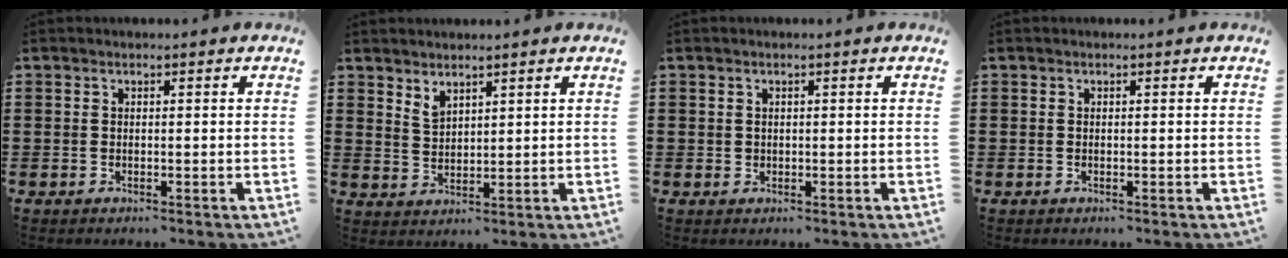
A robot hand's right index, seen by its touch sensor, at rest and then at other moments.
{"total": 2.5, "force": [2.2, 0.9, 0.4], "torque": [-0.013, 0.001, 0.043]}
{"total": 0.7, "force": [0.3, 0.7, 0.2], "torque": [-0.006, 0.003, 0.006]}
{"total": 0.0}